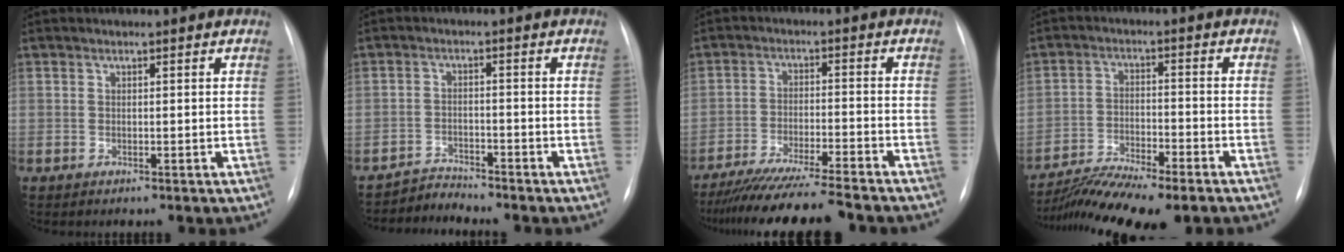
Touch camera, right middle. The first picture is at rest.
{"total": 3.1, "force": [-2.8, -0.5, -1.3], "torque": [0.030, -0.014, -0.049]}
{"total": 15.4, "force": [-13.7, -0.4, 6.9], "torque": [-0.109, -0.034, -0.215]}
{"total": 11.4, "force": [-9.5, 0.9, 6.2], "torque": [-0.113, -0.014, -0.154]}